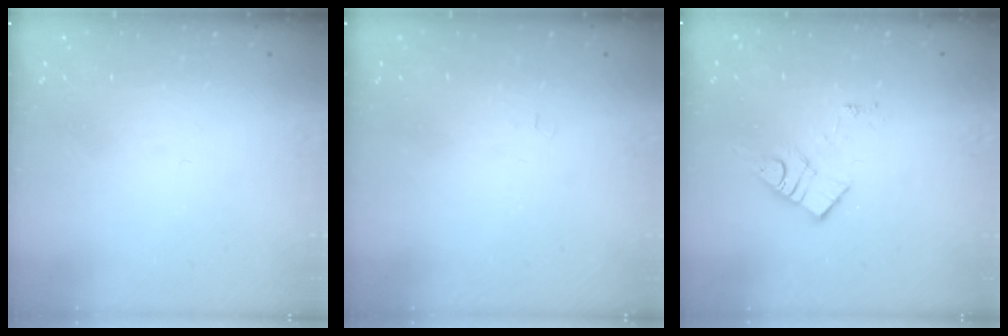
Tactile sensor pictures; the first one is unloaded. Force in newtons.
{"total": 3.1, "press": 3.1, "slide": 0.5}
{"total": 9.4, "press": 9.4, "slide": 0.5}